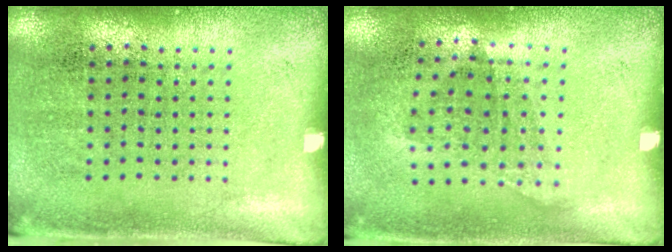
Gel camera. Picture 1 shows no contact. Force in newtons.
{"total": 1.1, "press": 0.8, "slide": 0.7}